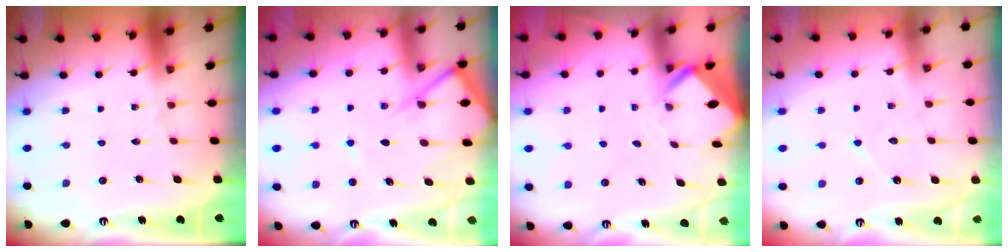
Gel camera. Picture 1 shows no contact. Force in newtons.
{"total": 9.8, "press": 9.7, "slide": 1.2}
{"total": 3.0, "press": 3.0, "slide": 0.2}
{"total": 6.0, "press": 6.0, "slide": 0.4}